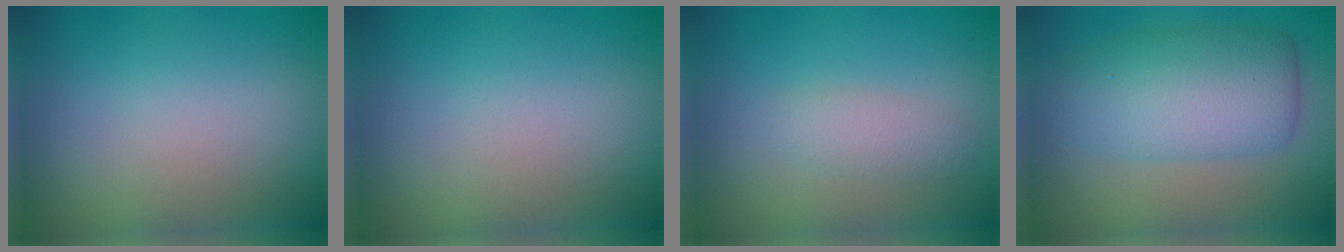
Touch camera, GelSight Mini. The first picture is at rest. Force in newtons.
{"total": 0.0}
{"total": 1.7, "press": 1.7, "slide": 0.1}
{"total": 6.8, "press": 6.8, "slide": 0.2}